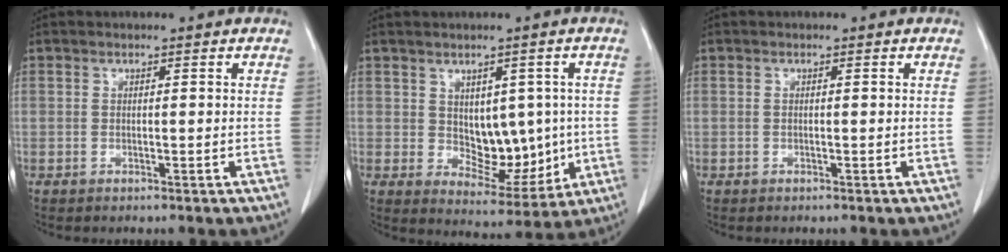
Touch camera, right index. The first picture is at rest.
{"total": 10.7, "force": [0.4, 6.9, 8.2], "torque": [-0.115, 0.009, 0.033]}
{"total": 0.6, "force": [0.0, 0.3, 0.6], "torque": [-0.019, 0.004, 0.003]}